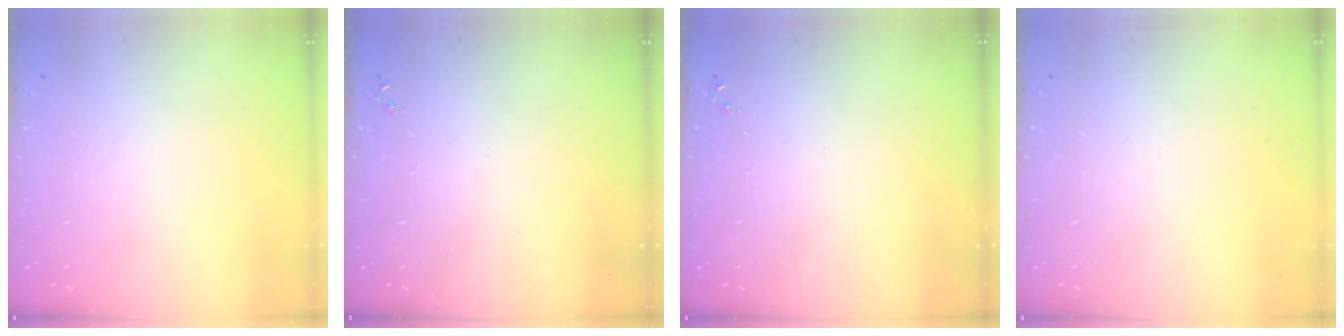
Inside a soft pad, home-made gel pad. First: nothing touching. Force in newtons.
{"total": 0.0}
{"total": 0.0}
{"total": 0.0}